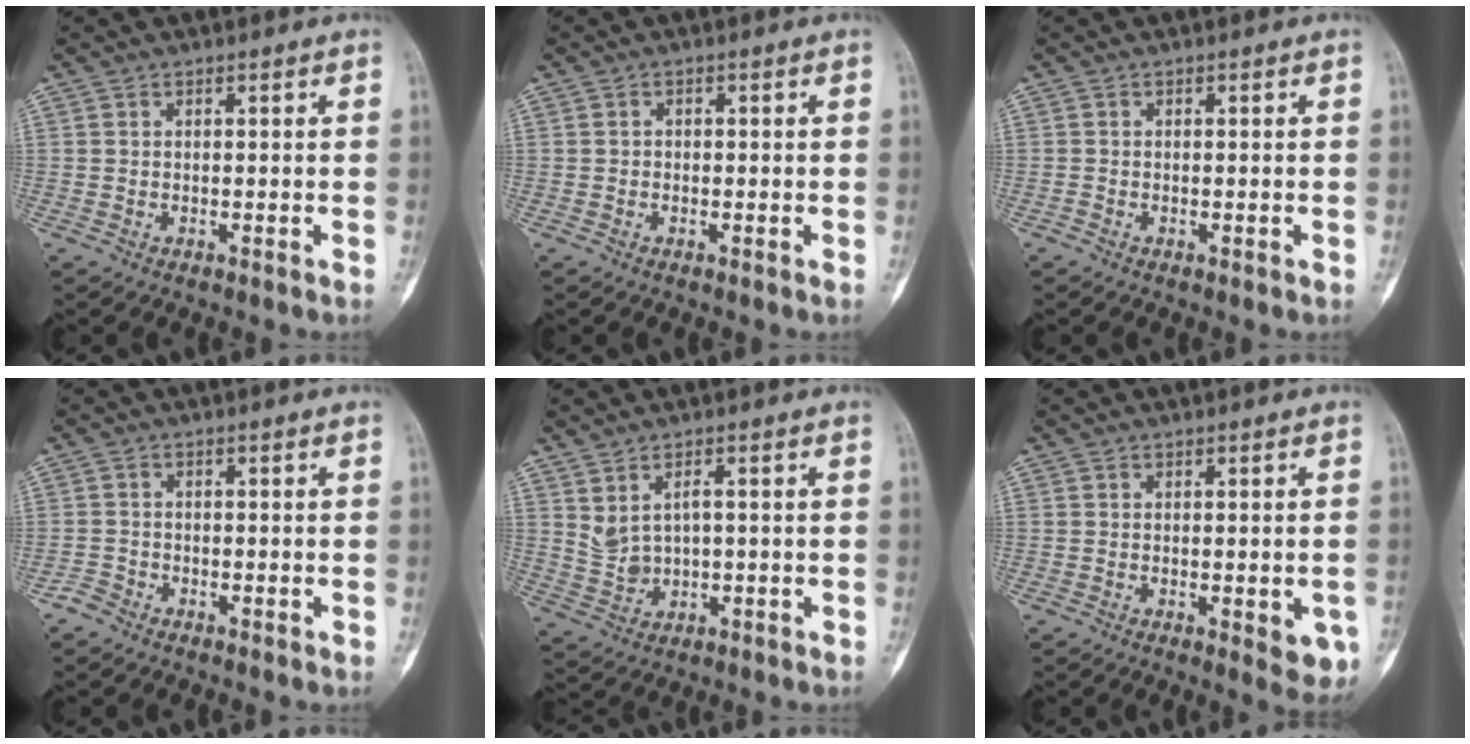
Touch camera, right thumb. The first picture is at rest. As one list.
[{"total": 0.5, "force": [-0.1, 0.5, 0.2], "torque": [0.004, 0.003, -0.004]}, {"total": 0.5, "force": [-0.4, 0.1, 0.3], "torque": [-0.002, -0.001, -0.008]}, {"total": 1.7, "force": [-1.5, 0.8, 0.1], "torque": [0.001, 0.001, -0.035]}, {"total": 5.2, "force": [1.2, 3.1, 4.0], "torque": [-0.070, -0.002, 0.036]}, {"total": 6.4, "force": [-1.8, 2.3, 5.7], "torque": [-0.054, -0.008, -0.015]}]